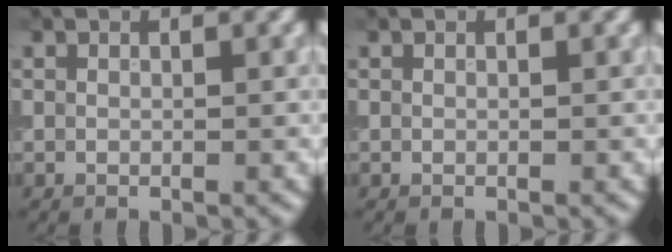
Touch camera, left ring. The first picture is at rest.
{"total": 0.0}